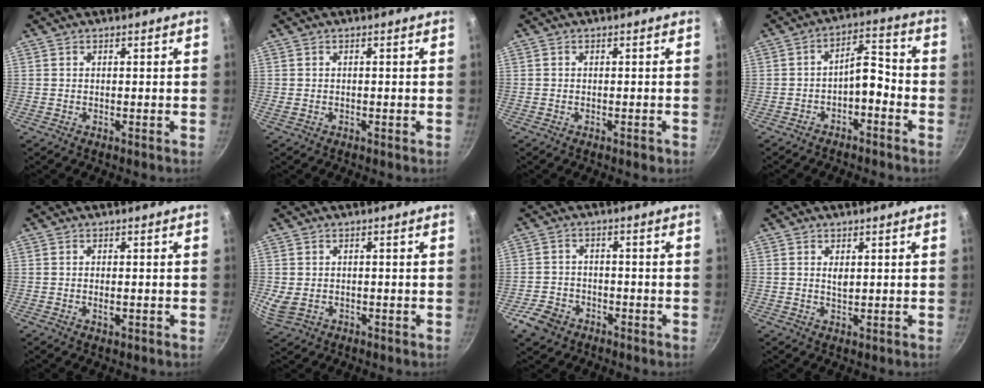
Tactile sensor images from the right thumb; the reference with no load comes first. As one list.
[{"total": 0.7, "force": [-0.2, 0.5, 0.4], "torque": [-0.008, 0.001, -0.002]}, {"total": 1.1, "force": [-0.6, 0.5, 0.7], "torque": [-0.010, 0.007, -0.007]}, {"total": 6.2, "force": [-2.8, 3.0, 4.6], "torque": [-0.060, 0.056, -0.040]}, {"total": 1.6, "force": [-0.3, 0.7, 1.4], "torque": [-0.025, 0.000, -0.005]}, {"total": 4.3, "force": [-0.6, 3.3, 2.6], "torque": [-0.057, -0.003, -0.003]}, {"total": 6.1, "force": [-3.5, 4.4, 2.4], "torque": [-0.040, 0.029, -0.059]}, {"total": 1.8, "force": [0.6, 0.9, 1.5], "torque": [-0.024, -0.005, 0.012]}]